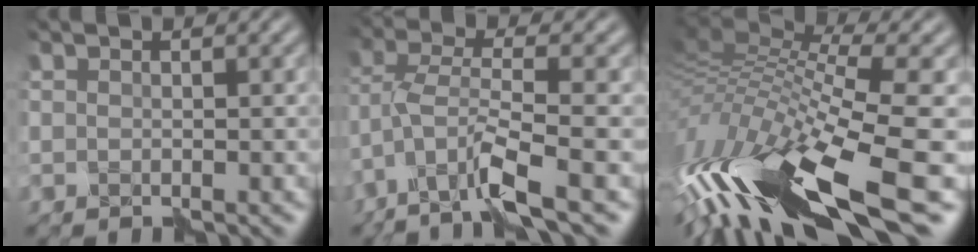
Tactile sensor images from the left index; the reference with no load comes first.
{"total": 5.5, "force": [-3.5, 0.2, 4.3], "torque": [-0.090, 0.009, -0.074]}
{"total": 15.2, "force": [-6.4, 3.9, 13.3], "torque": [-0.273, 0.014, -0.116]}